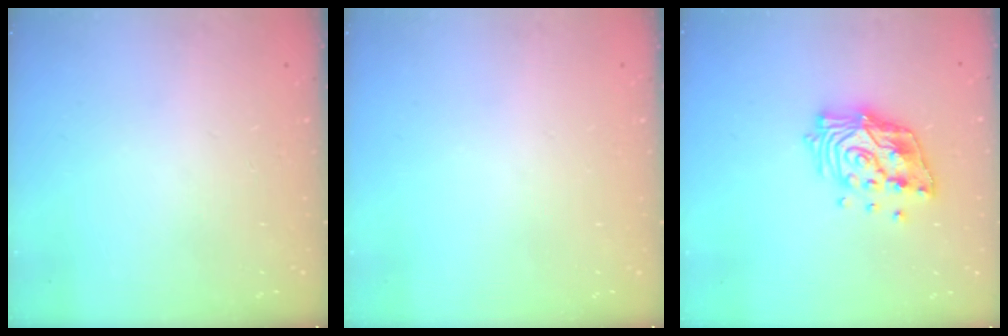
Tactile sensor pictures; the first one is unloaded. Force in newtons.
{"total": 0.0}
{"total": 15.4, "press": 15.3, "slide": 1.6}